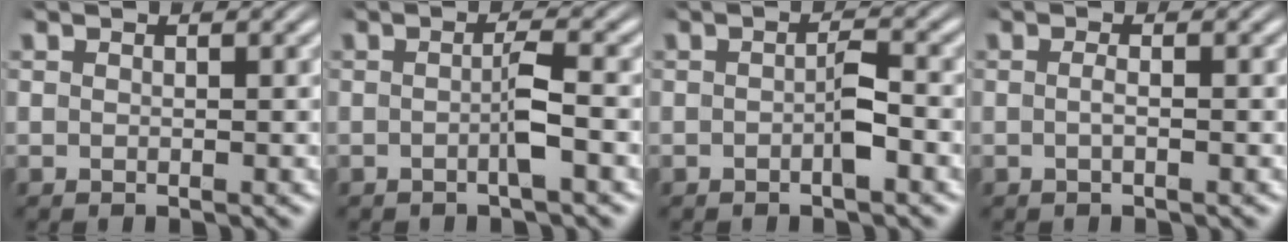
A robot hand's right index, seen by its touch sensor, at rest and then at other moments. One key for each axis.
{"total": 1.9, "fx": -0.7, "fy": -0.1, "fz": 1.8, "tx": -0.021, "ty": 0.006, "tz": -0.017}
{"total": 1.6, "fx": -0.7, "fy": 0.1, "fz": 1.4, "tx": -0.015, "ty": 0.003, "tz": -0.013}
{"total": 0.9, "fx": -0.5, "fy": -0.1, "fz": 0.8, "tx": -0.019, "ty": -0.005, "tz": -0.009}